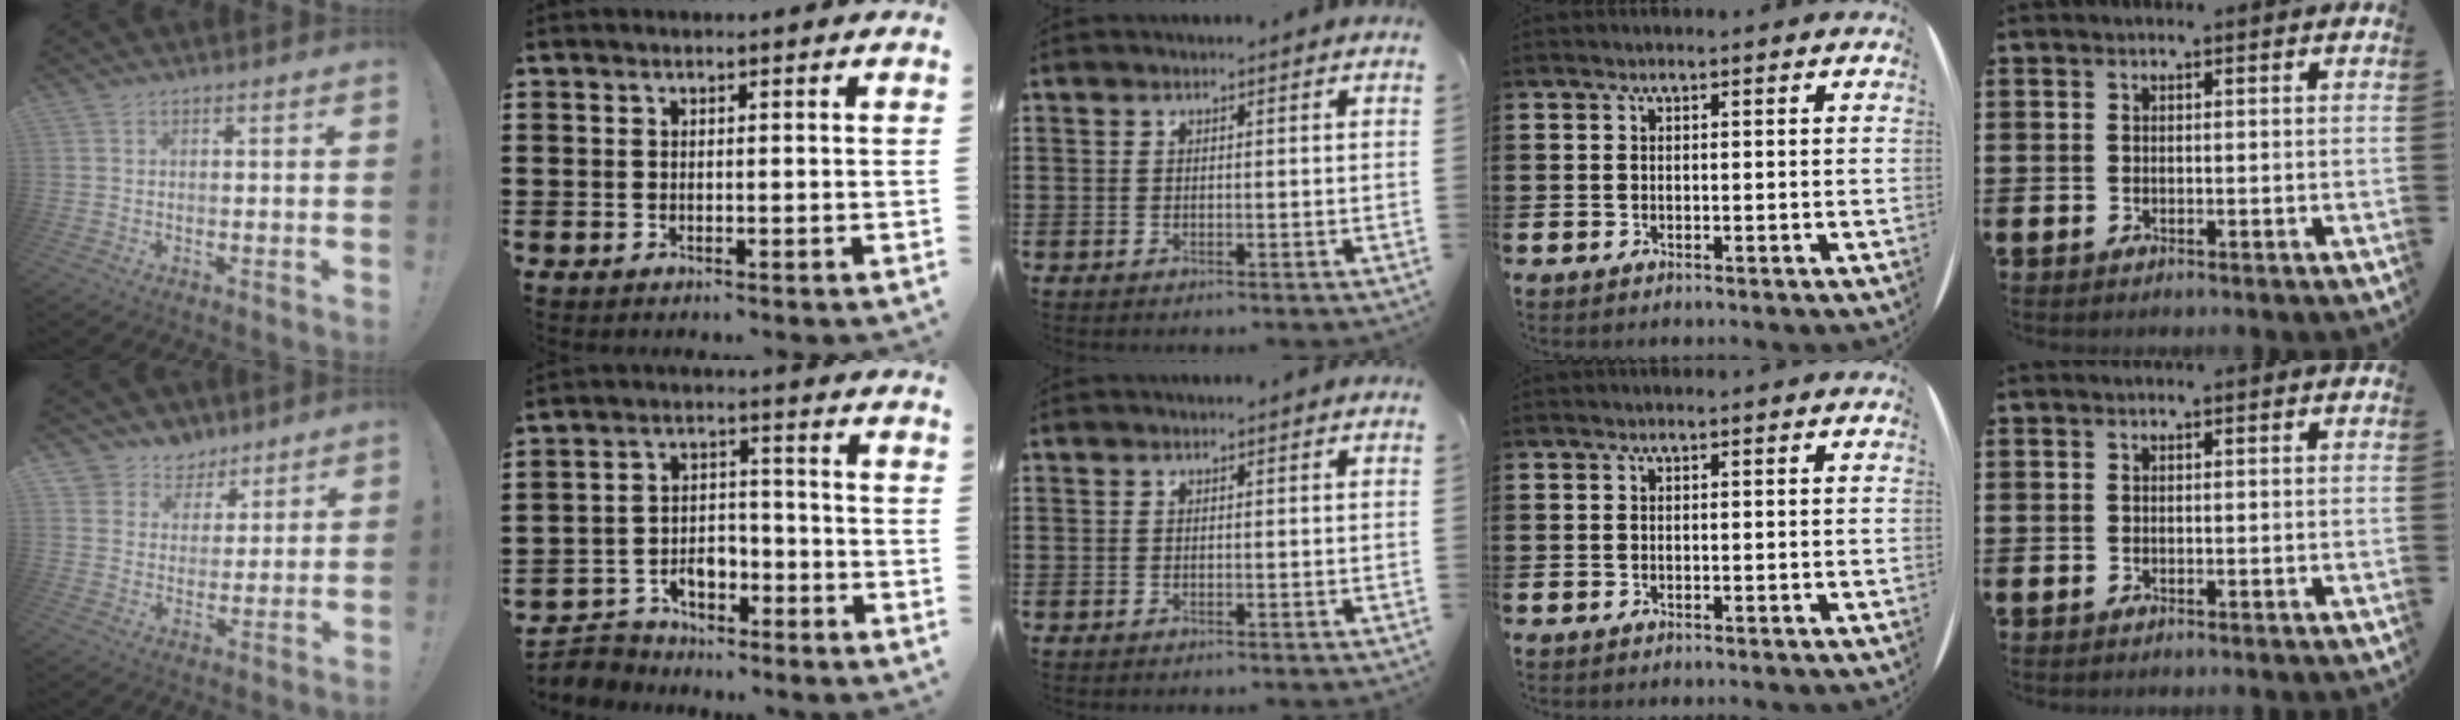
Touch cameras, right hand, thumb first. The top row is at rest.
{"thumb": {"total": 7.2, "force": [4.4, 5.7, 0.5], "torque": [-0.008, -0.037, 0.089]}, "index": {"total": 4.3, "force": [-3.4, 2.4, 0.8], "torque": [-0.029, 0.008, -0.072]}}